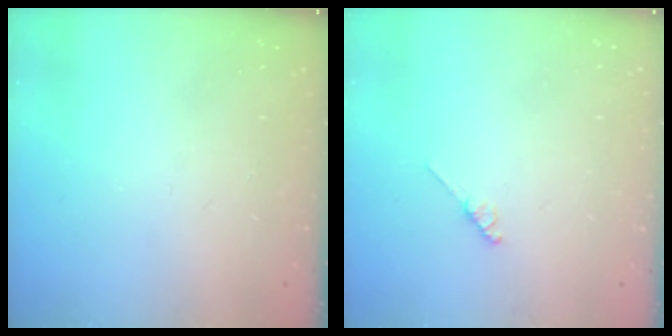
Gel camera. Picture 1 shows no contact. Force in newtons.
{"total": 2.0, "press": 1.9, "slide": 0.3}